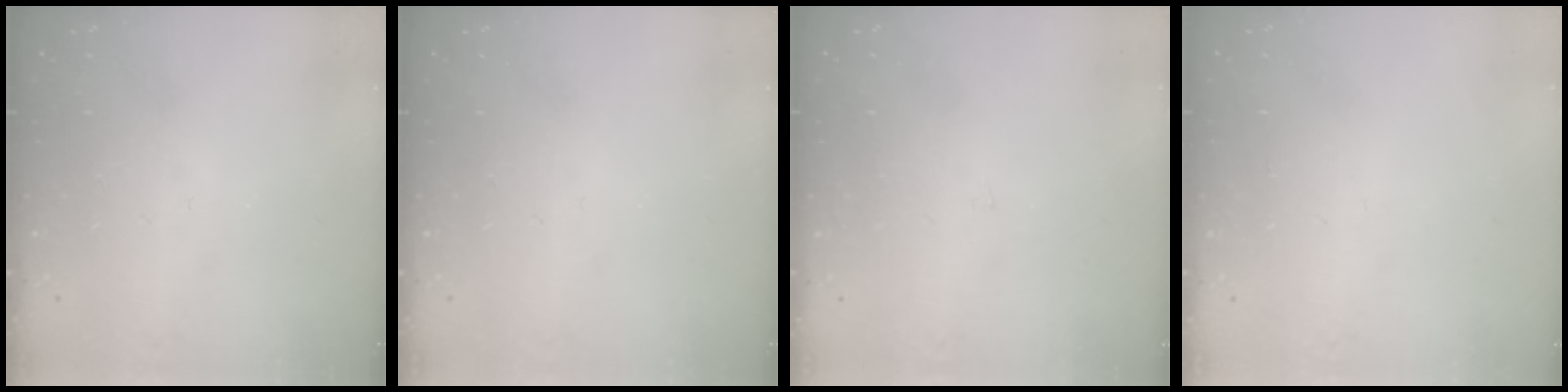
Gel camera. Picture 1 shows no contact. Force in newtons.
{"total": 0.0}
{"total": 0.9, "press": 0.9, "slide": 0.0}
{"total": 0.9, "press": 0.9, "slide": 0.0}